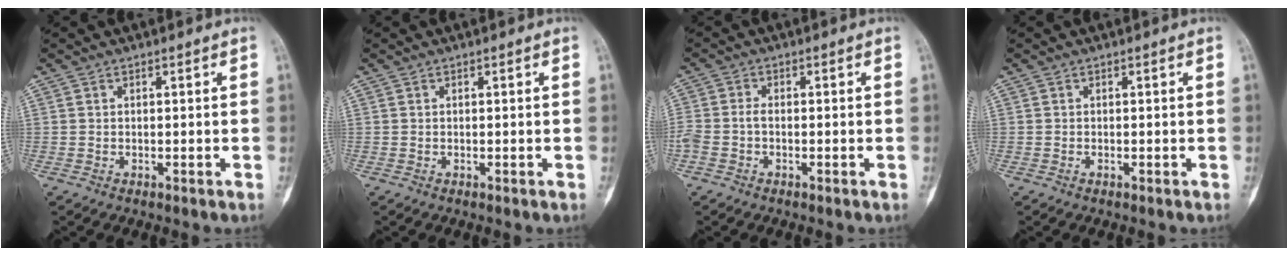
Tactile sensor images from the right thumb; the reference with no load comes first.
{"total": 0.0}
{"total": 3.4, "force": [-1.0, 2.1, 2.5], "torque": [-0.068, 0.010, -0.022]}
{"total": 0.0}